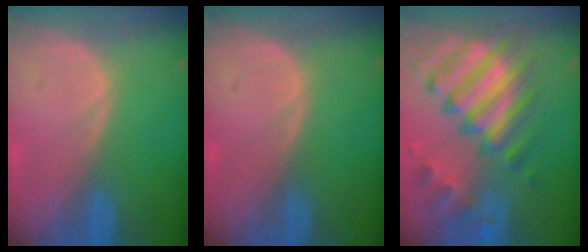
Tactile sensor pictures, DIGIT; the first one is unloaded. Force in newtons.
{"total": 0.0}
{"total": 12.0, "press": 10.4, "slide": 6.0}